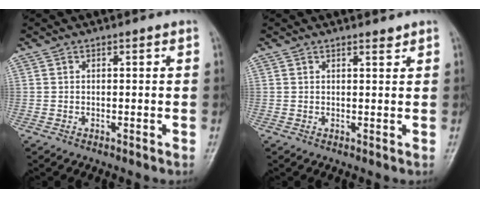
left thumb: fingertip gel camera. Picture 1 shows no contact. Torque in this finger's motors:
{"motor_torque": [-0.27, -0.07, -0.24, -0.21, 0.03]}